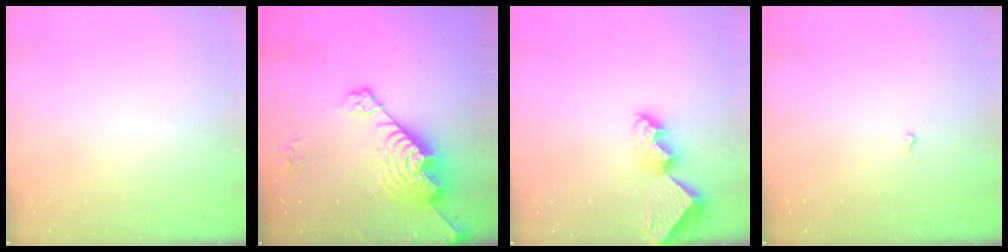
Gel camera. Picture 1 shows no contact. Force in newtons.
{"total": 19.6, "press": 19.5, "slide": 1.8}
{"total": 10.0, "press": 9.9, "slide": 1.1}
{"total": 2.4, "press": 2.3, "slide": 0.5}